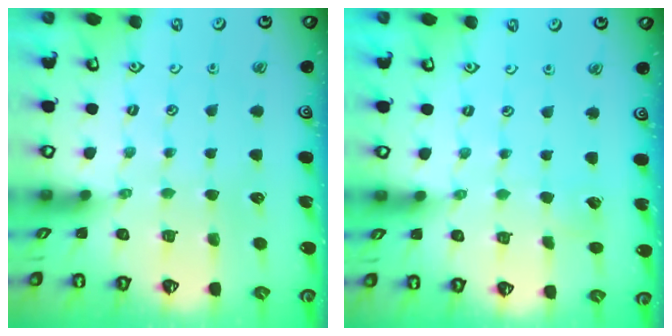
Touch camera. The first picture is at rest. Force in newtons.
{"total": 2.2, "press": 2.2, "slide": 0.2}